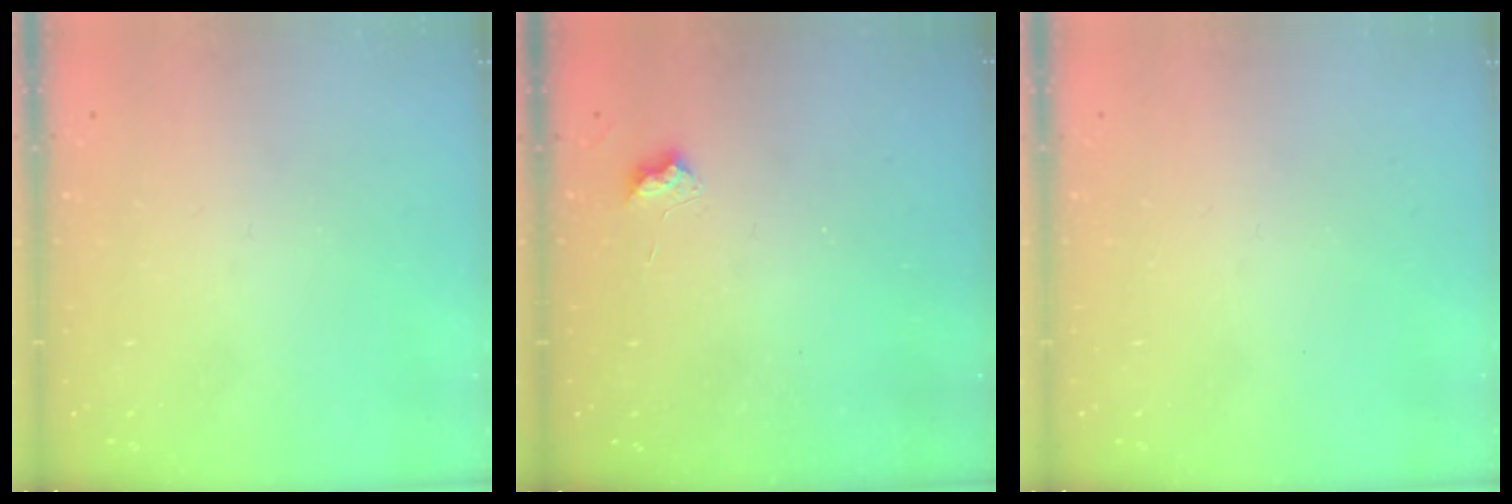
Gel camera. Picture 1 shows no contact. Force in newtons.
{"total": 4.3, "press": 4.3, "slide": 0.6}
{"total": 0.0}